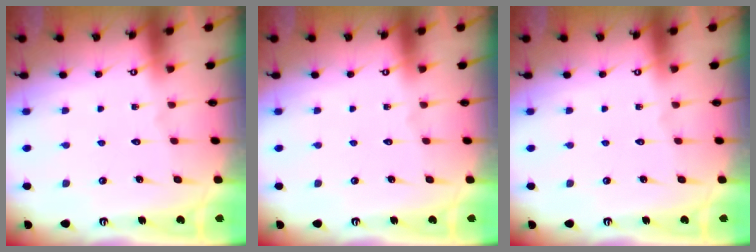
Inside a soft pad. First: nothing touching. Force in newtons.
{"total": 0.0}
{"total": 0.0}